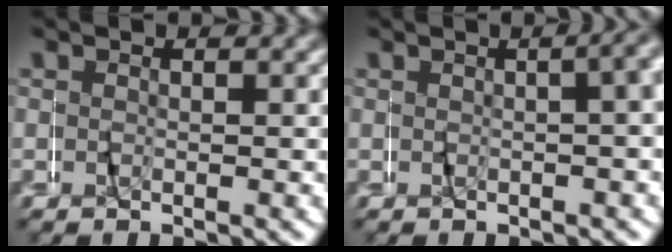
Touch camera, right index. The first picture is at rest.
{"total": 5.5, "force": [0.9, 2.1, 4.9], "torque": [-0.031, 0.045, -0.002]}